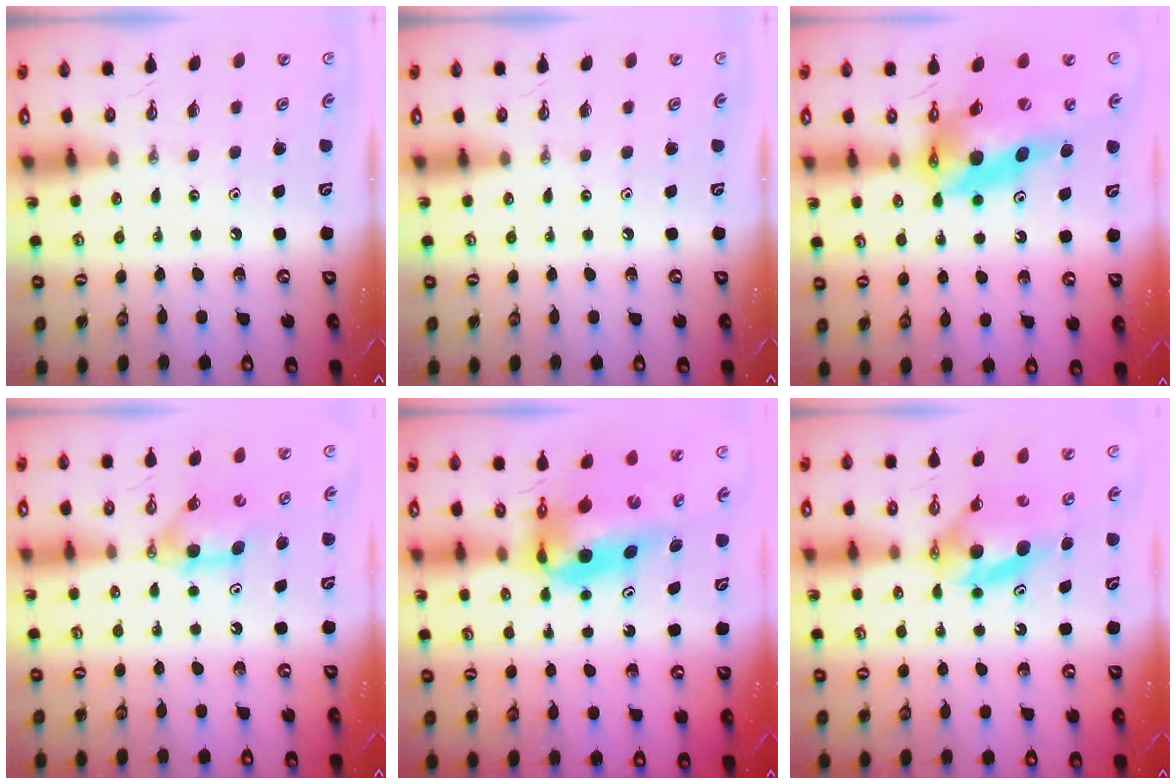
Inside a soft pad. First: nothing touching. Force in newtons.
{"total": 0.0}
{"total": 18.5, "press": 18.3, "slide": 2.4}
{"total": 6.4, "press": 3.6, "slide": 5.3}
{"total": 8.4, "press": 8.3, "slide": 1.5}
{"total": 6.4, "press": 5.4, "slide": 3.6}